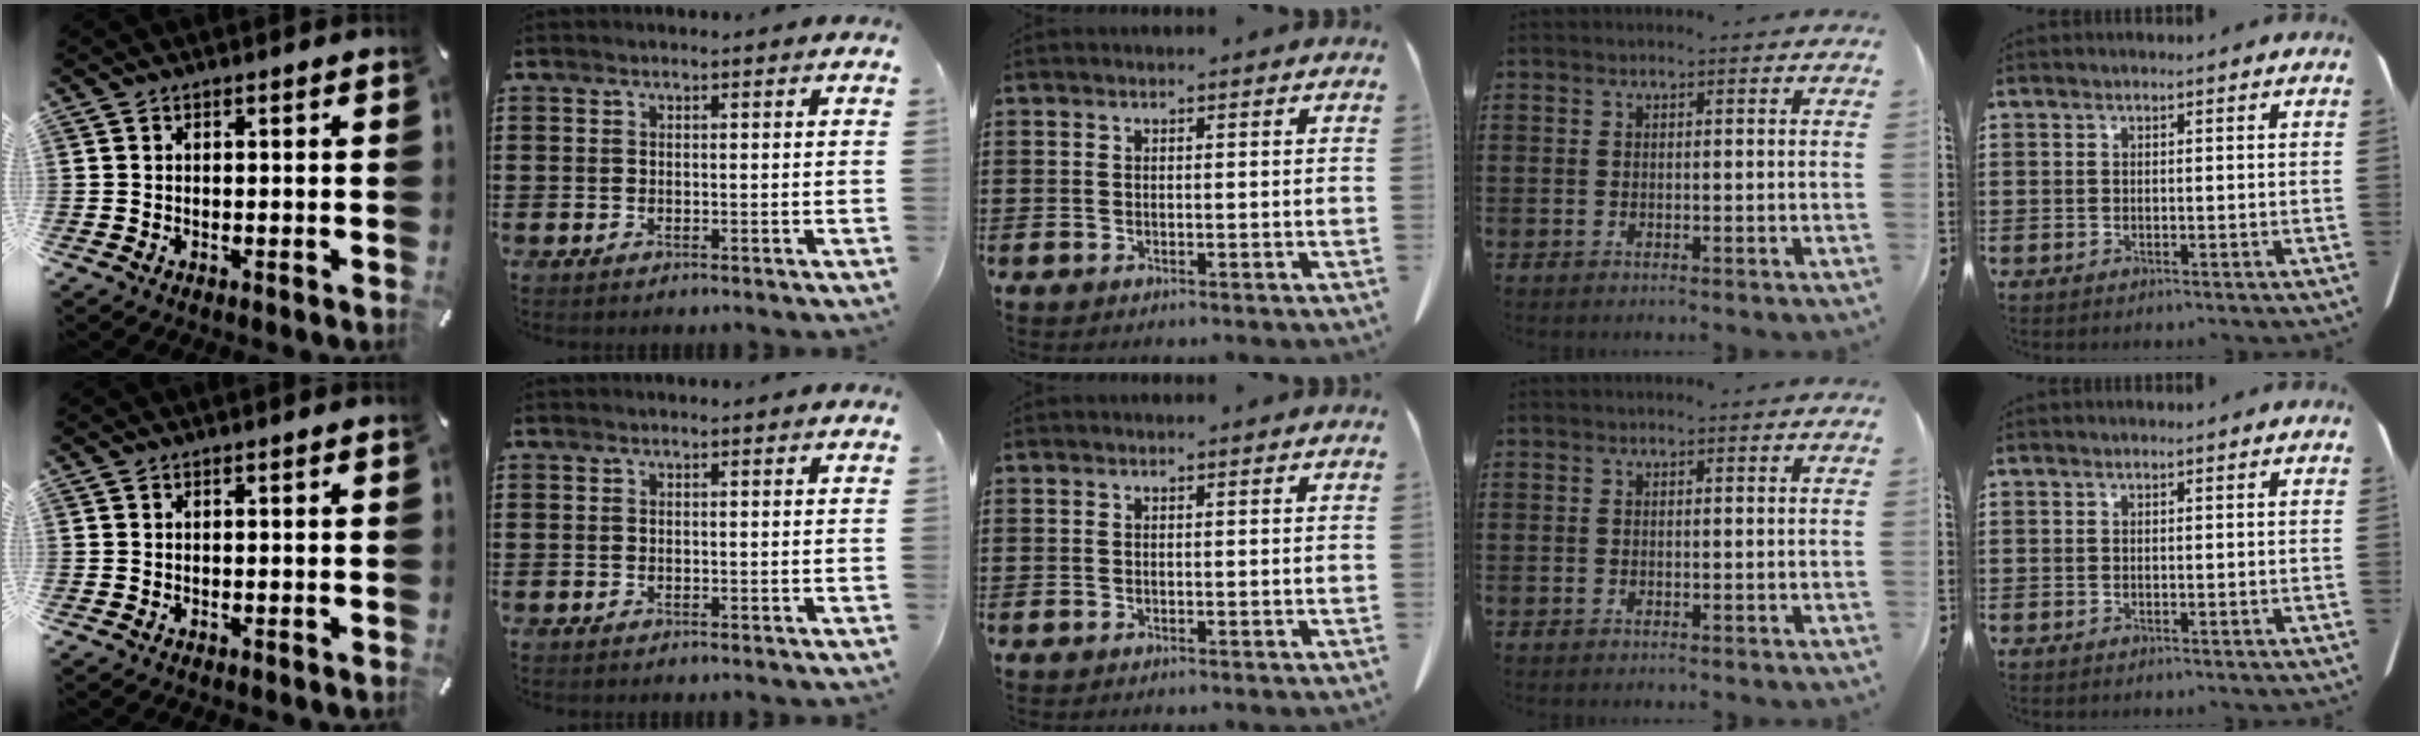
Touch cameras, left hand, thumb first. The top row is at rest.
{}